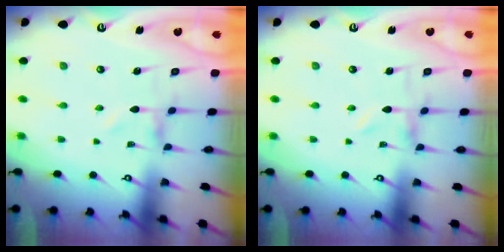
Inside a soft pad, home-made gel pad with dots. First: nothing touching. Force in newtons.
{"total": 0.0}